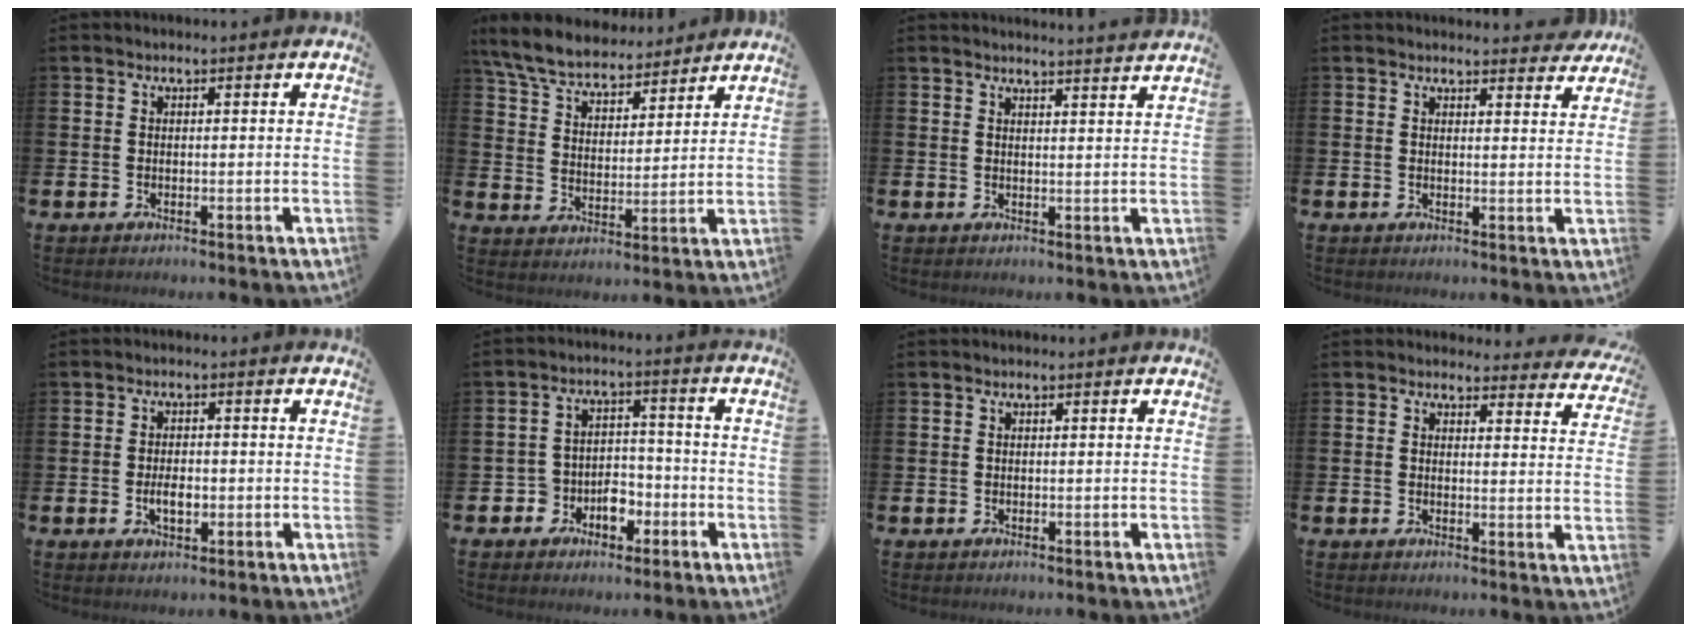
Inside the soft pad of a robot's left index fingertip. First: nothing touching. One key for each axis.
{"total": 7.3, "fx": 6.8, "fy": 1.7, "fz": 1.8, "tx": -0.072, "ty": -0.035, "tz": 0.123}
{"total": 2.8, "fx": 2.8, "fy": -0.5, "fz": -0.1, "tx": 0.007, "ty": -0.023, "tz": 0.049}
{"total": 2.7, "fx": 2.7, "fy": 0.4, "fz": 0.0, "tx": 0.012, "ty": -0.020, "tz": 0.045}
{"total": 2.8, "fx": -0.5, "fy": 1.5, "fz": 2.3, "tx": -0.035, "ty": -0.001, "tz": -0.011}
{"total": 4.5, "fx": -2.5, "fy": 3.4, "fz": 1.5, "tx": -0.043, "ty": 0.008, "tz": -0.051}
{"total": 0.0}
{"total": 2.8, "fx": 2.7, "fy": 0.8, "fz": 0.0, "tx": 0.007, "ty": -0.022, "tz": 0.043}